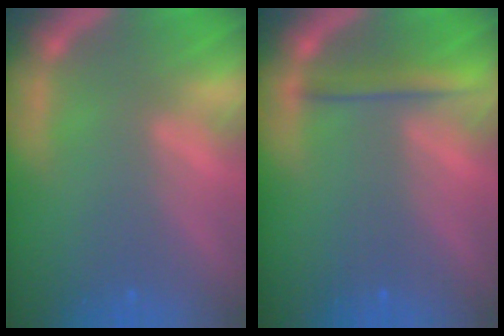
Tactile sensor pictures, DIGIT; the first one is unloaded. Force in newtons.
{"total": 2.5}